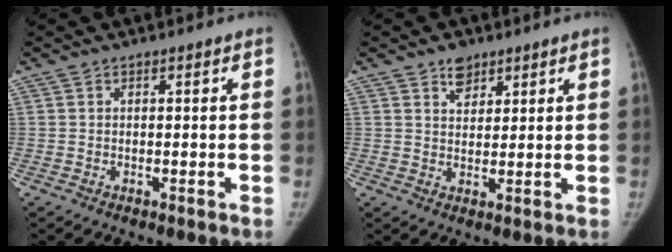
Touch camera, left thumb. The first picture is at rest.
{"total": 3.7, "force": [2.6, 2.3, 1.4], "torque": [-0.001, -0.018, 0.043]}